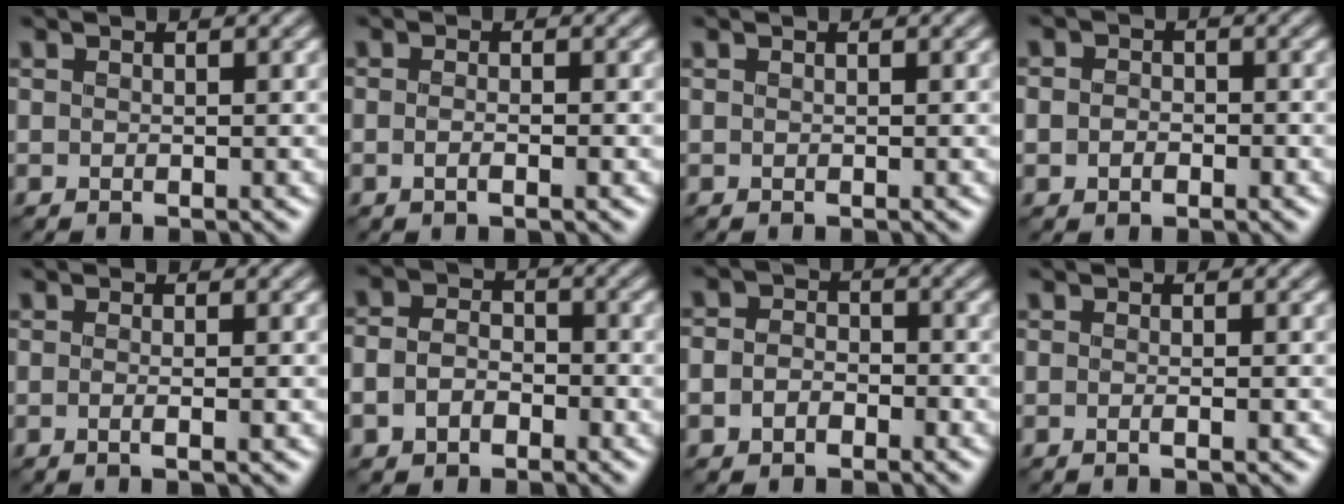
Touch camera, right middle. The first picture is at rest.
{"total": 1.5, "force": [-0.5, 0.6, 1.3], "torque": [-0.010, -0.007, -0.009]}
{"total": 0.0}
{"total": 2.5, "force": [-0.3, 2.0, 1.4], "torque": [-0.006, 0.006, -0.020]}
{"total": 2.0, "force": [-0.1, 0.8, 1.8], "torque": [-0.005, -0.008, -0.015]}
{"total": 3.4, "force": [-1.3, 2.5, 1.8], "torque": [-0.035, -0.001, -0.029]}
{"total": 2.8, "force": [-1.1, 2.2, 1.4], "torque": [-0.007, 0.001, -0.029]}
{"total": 1.2, "force": [-0.3, 0.4, 1.1], "torque": [-0.002, -0.007, -0.012]}